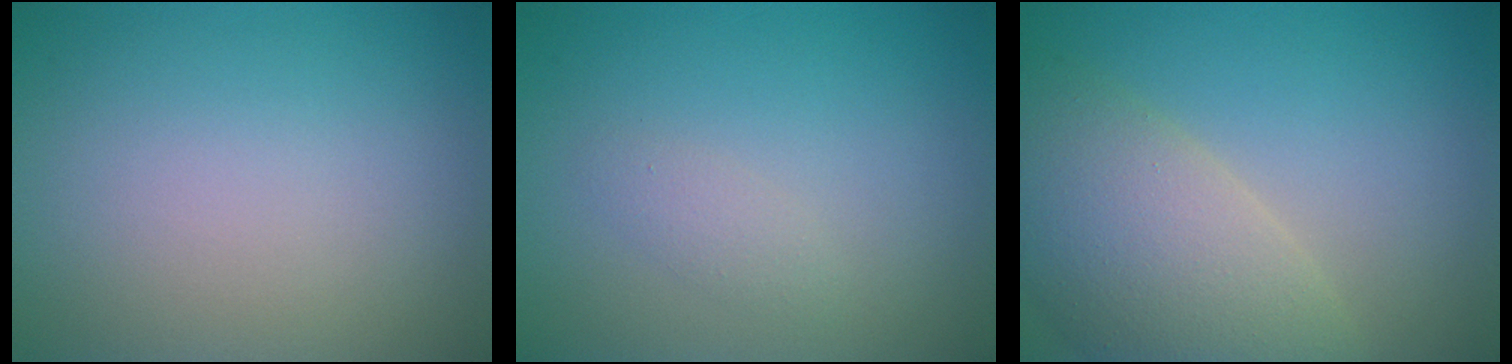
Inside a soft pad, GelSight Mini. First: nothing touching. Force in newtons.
{"total": 1.1, "press": 1.1, "slide": 0.1}
{"total": 8.1, "press": 8.0, "slide": 1.0}